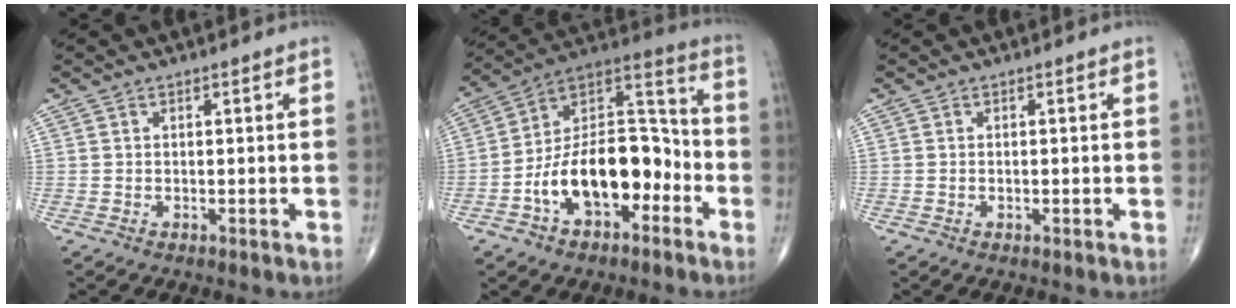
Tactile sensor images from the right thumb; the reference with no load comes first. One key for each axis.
{"total": 18.9, "fx": -6.3, "fy": 10.7, "fz": 14.2, "tx": -0.204, "ty": 0.071, "tz": -0.107}
{"total": 0.0}